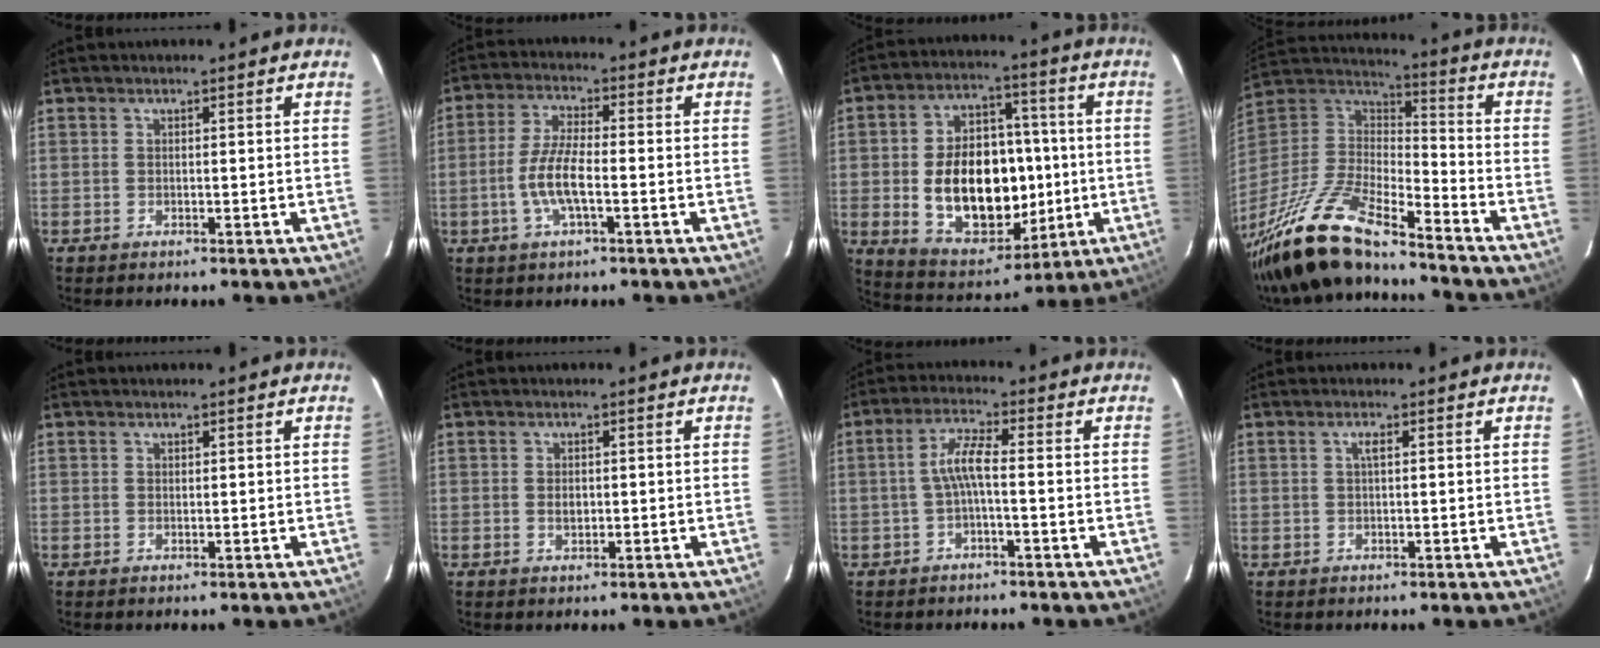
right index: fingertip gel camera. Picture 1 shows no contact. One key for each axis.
{"total": 7.4, "fx": -2.1, "fy": 1.8, "fz": 6.9, "tx": -0.146, "ty": 0.001, "tz": -0.042}
{"total": 20.0, "fx": -1.7, "fy": 13.2, "fz": 14.9, "tx": -0.281, "ty": 0.020, "tz": 0.001}
{"total": 21.5, "fx": -16.6, "fy": 5.2, "fz": 12.6, "tx": -0.266, "ty": -0.034, "tz": -0.307}
{"total": 0.0}
{"total": 1.7, "fx": 0.0, "fy": 1.2, "fz": 1.1, "tx": -0.019, "ty": 0.001, "tz": 0.000}
{"total": 4.4, "fx": -1.0, "fy": 0.5, "fz": 4.2, "tx": -0.091, "ty": 0.009, "tz": -0.018}
{"total": 1.2, "fx": 0.3, "fy": 0.1, "fz": 1.2, "tx": -0.022, "ty": 0.003, "tz": 0.003}